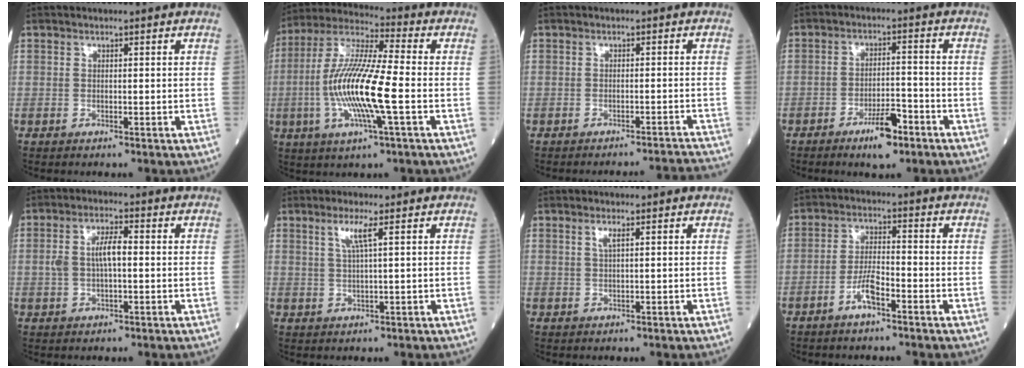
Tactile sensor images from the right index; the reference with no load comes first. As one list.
[{"total": 15.1, "force": [-2.8, 1.3, 14.8], "torque": [-0.299, -0.005, -0.058]}, {"total": 7.4, "force": [-7.2, -1.6, 0.3], "torque": [0.011, -0.008, -0.084]}, {"total": 5.9, "force": [-3.8, 1.4, 4.3], "torque": [-0.070, 0.000, -0.062]}, {"total": 5.2, "force": [0.3, 1.8, 4.8], "torque": [-0.106, 0.015, 0.006]}, {"total": 3.2, "force": [1.5, -0.4, 2.8], "torque": [-0.062, 0.000, 0.029]}, {"total": 1.4, "force": [0.7, 0.0, 1.2], "torque": [-0.030, 0.001, 0.013]}, {"total": 4.6, "force": [-2.6, 0.9, 3.7], "torque": [-0.072, 0.006, -0.052]}]